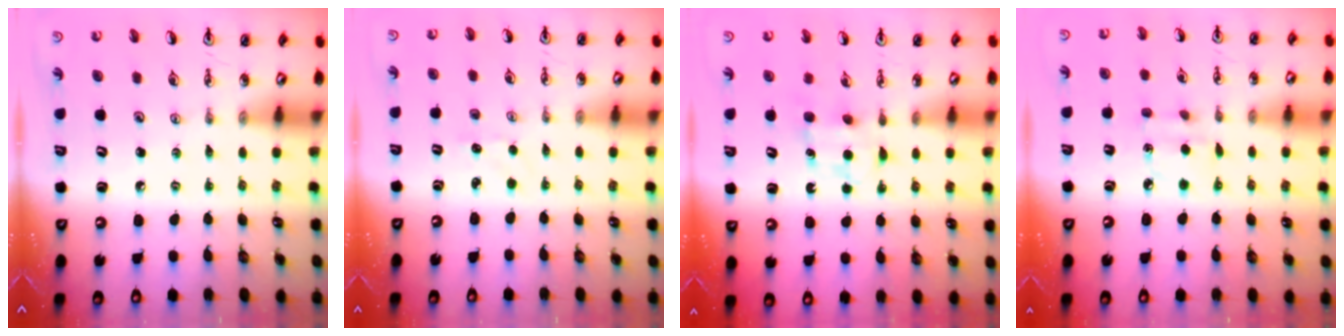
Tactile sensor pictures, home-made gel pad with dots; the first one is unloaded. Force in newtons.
{"total": 1.2, "press": 1.1, "slide": 0.2}
{"total": 5.9, "press": 5.9, "slide": 0.8}
{"total": 6.4, "press": 6.4, "slide": 0.4}